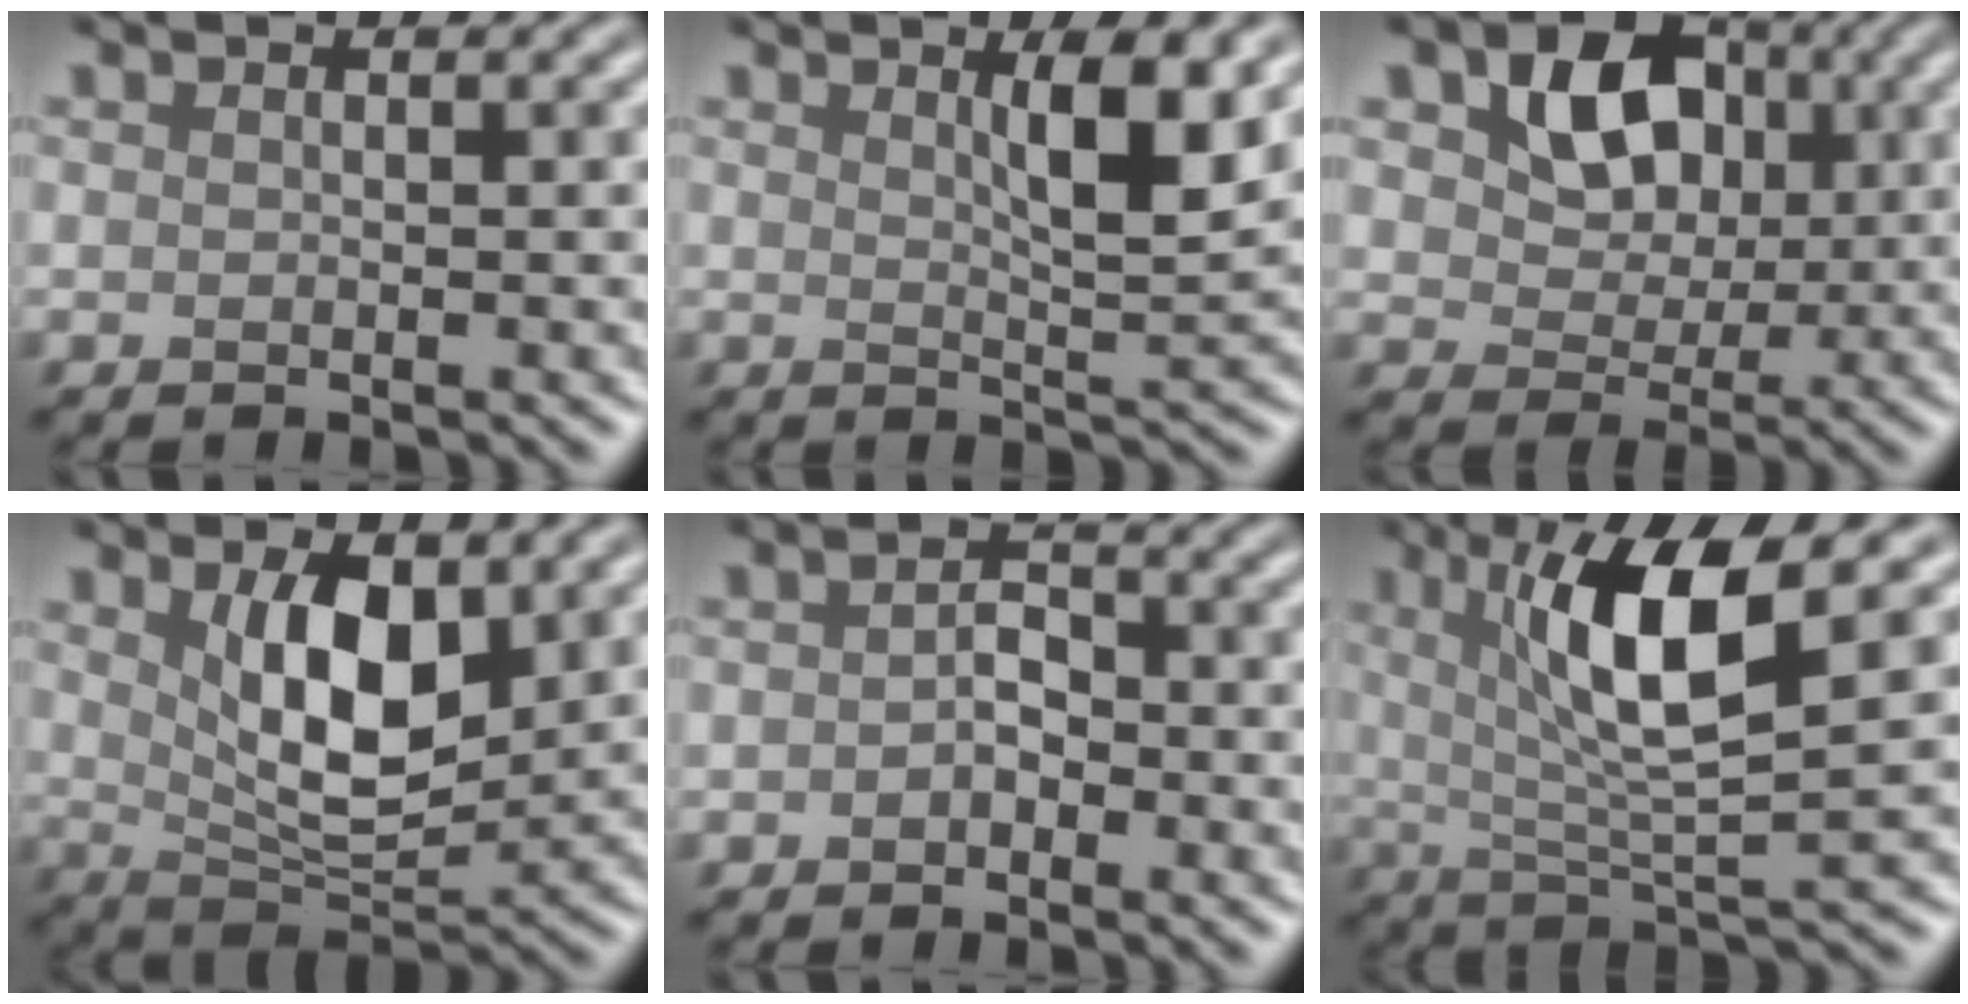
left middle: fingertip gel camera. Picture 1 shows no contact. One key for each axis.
{"total": 4.2, "fx": 1.8, "fy": 0.8, "fz": 3.7, "tx": -0.057, "ty": -0.005, "tz": 0.030}
{"total": 6.6, "fx": 2.0, "fy": 4.9, "fz": 3.9, "tx": -0.077, "ty": 0.000, "tz": 0.021}
{"total": 6.7, "fx": 2.1, "fy": 3.1, "fz": 5.6, "tx": -0.106, "ty": -0.008, "tz": 0.043}
{"total": 1.6, "fx": -0.5, "fy": 1.1, "fz": 1.2, "tx": -0.023, "ty": 0.005, "tz": -0.012}
{"total": 8.1, "fx": 2.4, "fy": 1.8, "fz": 7.5, "tx": -0.127, "ty": -0.005, "tz": 0.042}